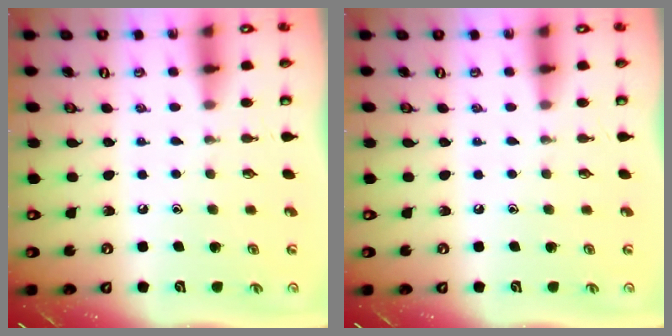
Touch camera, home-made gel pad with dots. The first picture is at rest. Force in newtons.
{"total": 0.0}